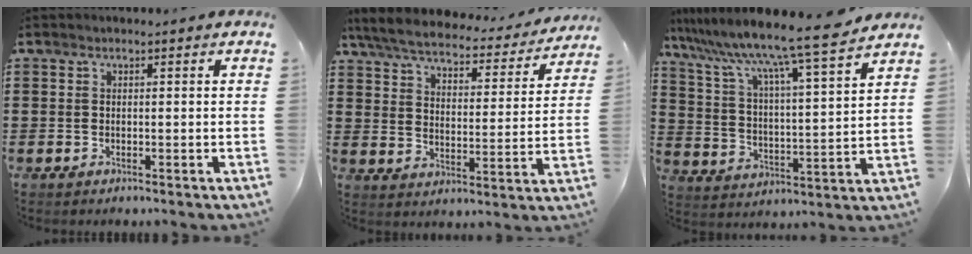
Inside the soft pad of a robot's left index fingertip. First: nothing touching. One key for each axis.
{"total": 5.2, "fx": 4.9, "fy": 0.7, "fz": 1.6, "tx": -0.058, "ty": -0.029, "tz": 0.079}
{"total": 9.5, "fx": 8.3, "fy": -1.0, "fz": 4.5, "tx": -0.123, "ty": -0.066, "tz": 0.130}